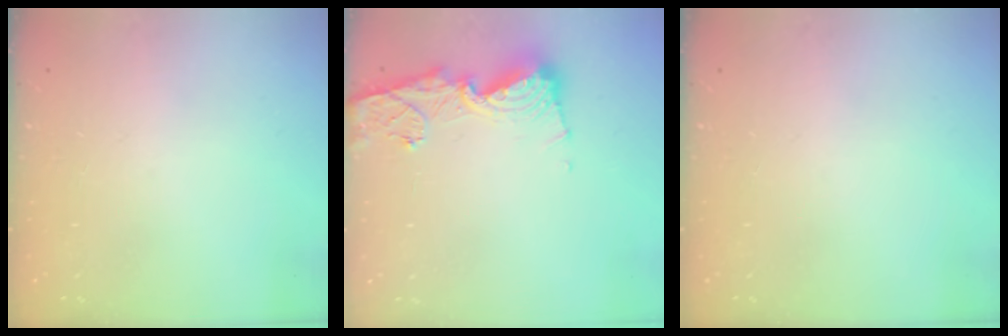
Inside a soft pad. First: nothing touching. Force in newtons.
{"total": 11.2, "press": 11.2, "slide": 1.3}
{"total": 0.0}